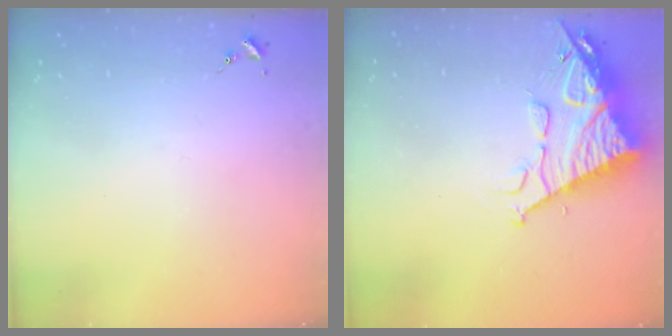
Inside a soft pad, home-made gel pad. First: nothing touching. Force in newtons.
{"total": 15.2, "press": 15.1, "slide": 1.4}